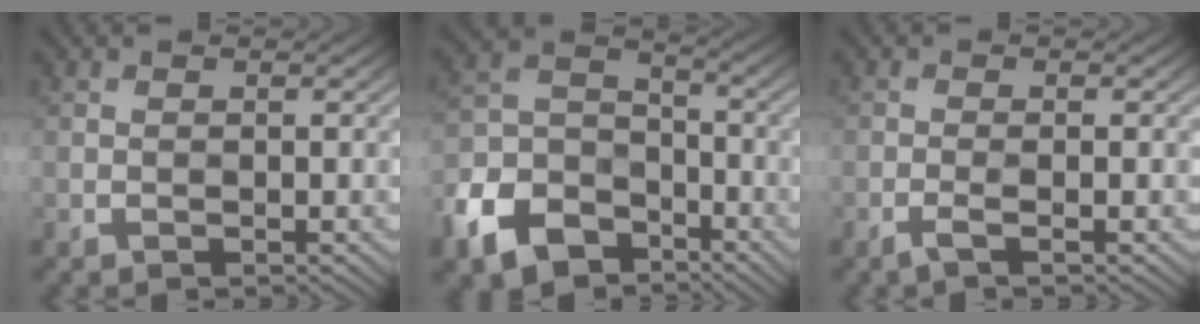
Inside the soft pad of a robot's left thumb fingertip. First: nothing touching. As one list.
[{"total": 11.7, "force": [-5.8, 8.0, 6.3], "torque": [-0.170, -0.023, -0.115]}, {"total": 1.3, "force": [0.2, 0.1, 1.3], "torque": [-0.019, 0.008, -0.009]}]